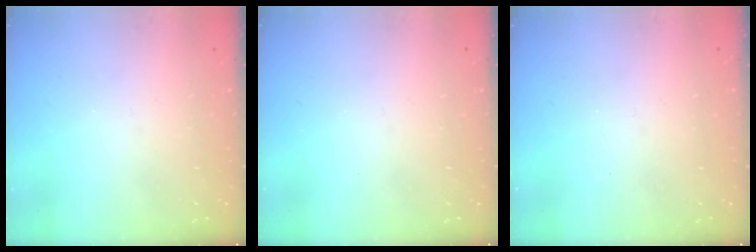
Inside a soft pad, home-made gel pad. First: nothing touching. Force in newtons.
{"total": 0.0}
{"total": 0.0}